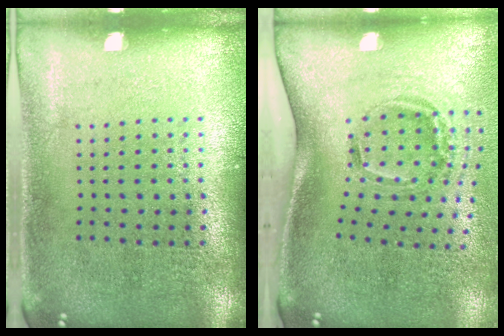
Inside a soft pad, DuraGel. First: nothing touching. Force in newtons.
{"total": 2.1, "press": 1.2, "slide": 1.7}